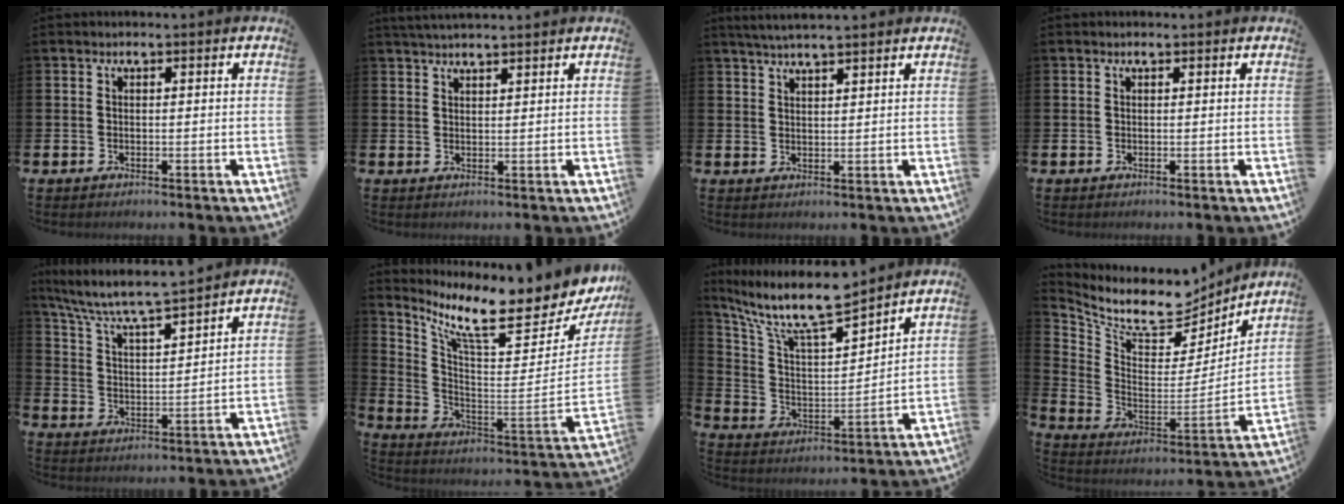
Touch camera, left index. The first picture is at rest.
{"total": 2.8, "force": [2.7, 0.1, 0.5], "torque": [-0.012, -0.008, 0.050]}
{"total": 3.5, "force": [3.4, 0.0, 1.1], "torque": [-0.026, -0.006, 0.061]}
{"total": 0.0}
{"total": 7.0, "force": [6.6, 0.2, 2.3], "torque": [-0.076, -0.048, 0.110]}
{"total": 10.3, "force": [8.4, 2.1, 5.6], "torque": [-0.121, -0.081, 0.131]}
{"total": 10.9, "force": [9.5, 2.1, 4.9], "torque": [-0.131, -0.060, 0.164]}
{"total": 9.4, "force": [8.2, 3.3, 3.2], "torque": [-0.093, -0.063, 0.138]}